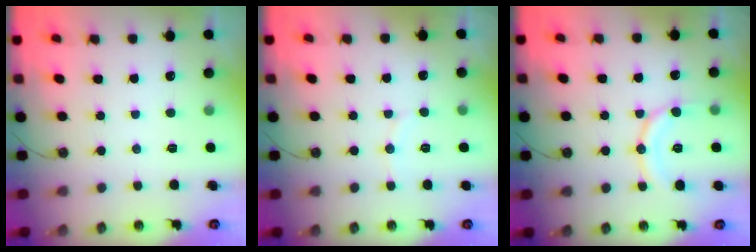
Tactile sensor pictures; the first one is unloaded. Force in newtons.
{"total": 3.2, "press": 3.2, "slide": 0.1}
{"total": 11.7, "press": 11.7, "slide": 1.0}